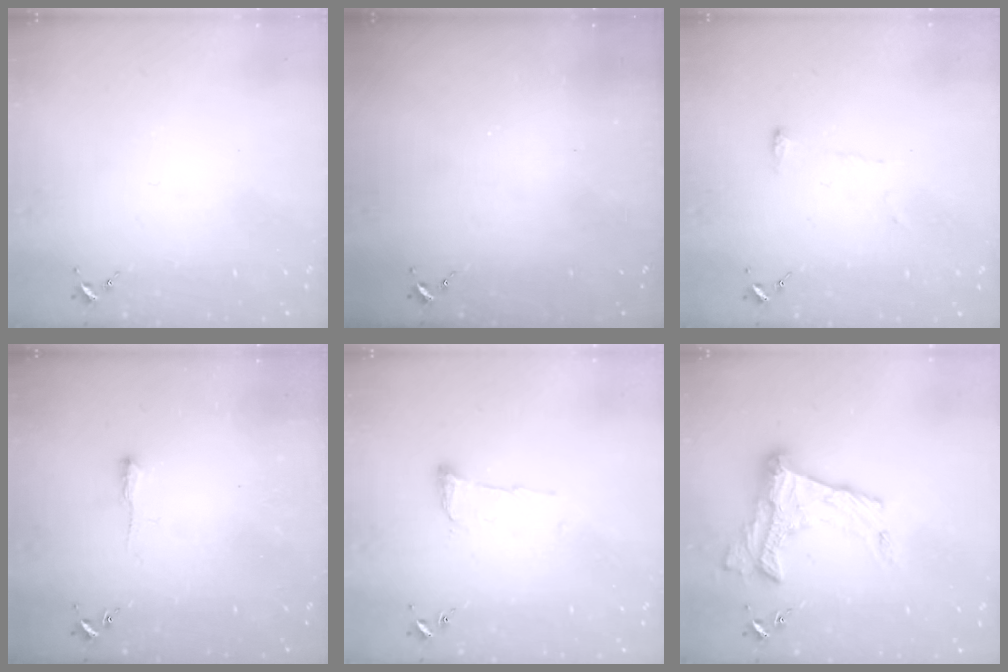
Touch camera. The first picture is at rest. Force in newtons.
{"total": 0.0}
{"total": 5.8, "press": 5.7, "slide": 0.5}
{"total": 2.5, "press": 2.5, "slide": 0.4}
{"total": 5.9, "press": 5.9, "slide": 0.8}
{"total": 18.2, "press": 18.1, "slide": 1.3}